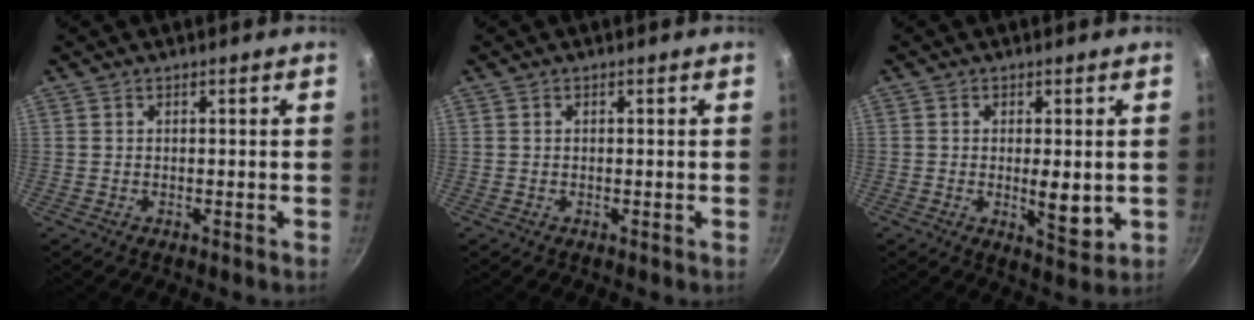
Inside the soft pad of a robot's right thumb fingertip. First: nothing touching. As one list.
[{"total": 0.0}, {"total": 5.8, "force": [-0.3, 2.5, 5.2], "torque": [-0.076, -0.017, 0.000]}]